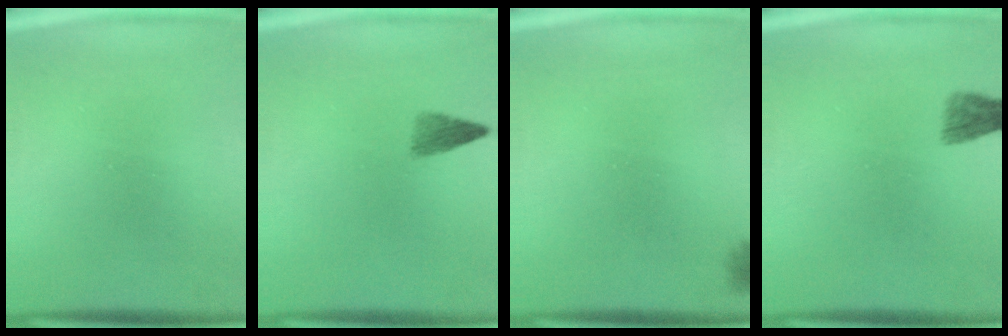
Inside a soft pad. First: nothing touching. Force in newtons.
{"total": 2.2}
{"total": 1.6}
{"total": 1.8}